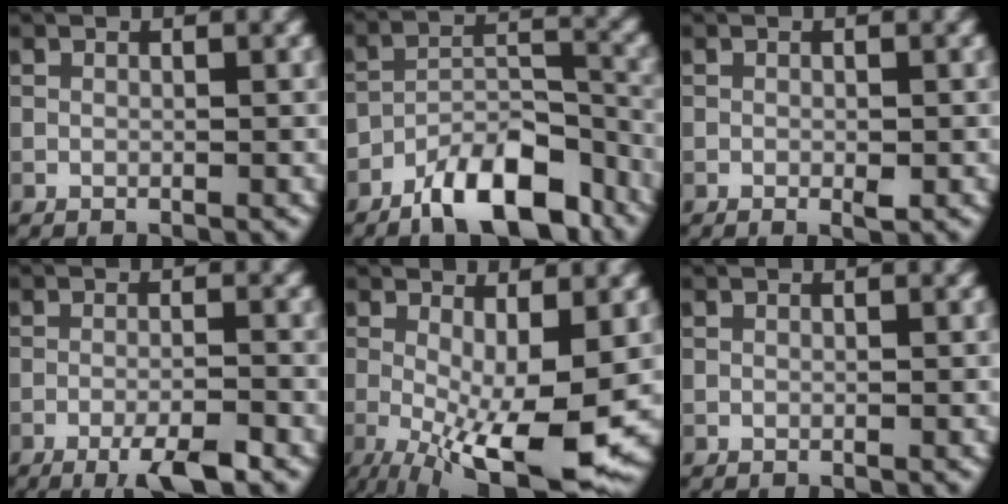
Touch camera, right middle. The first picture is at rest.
{"total": 8.9, "force": [-6.4, 3.2, 5.3], "torque": [-0.071, 0.005, -0.117]}
{"total": 1.0, "force": [-0.2, 0.4, 0.9], "torque": [-0.013, 0.000, -0.001]}
{"total": 4.1, "force": [-2.7, 0.5, 3.1], "torque": [-0.053, 0.001, -0.050]}
{"total": 11.0, "force": [-2.7, 3.2, 10.2], "torque": [-0.176, -0.024, -0.034]}
{"total": 0.0}